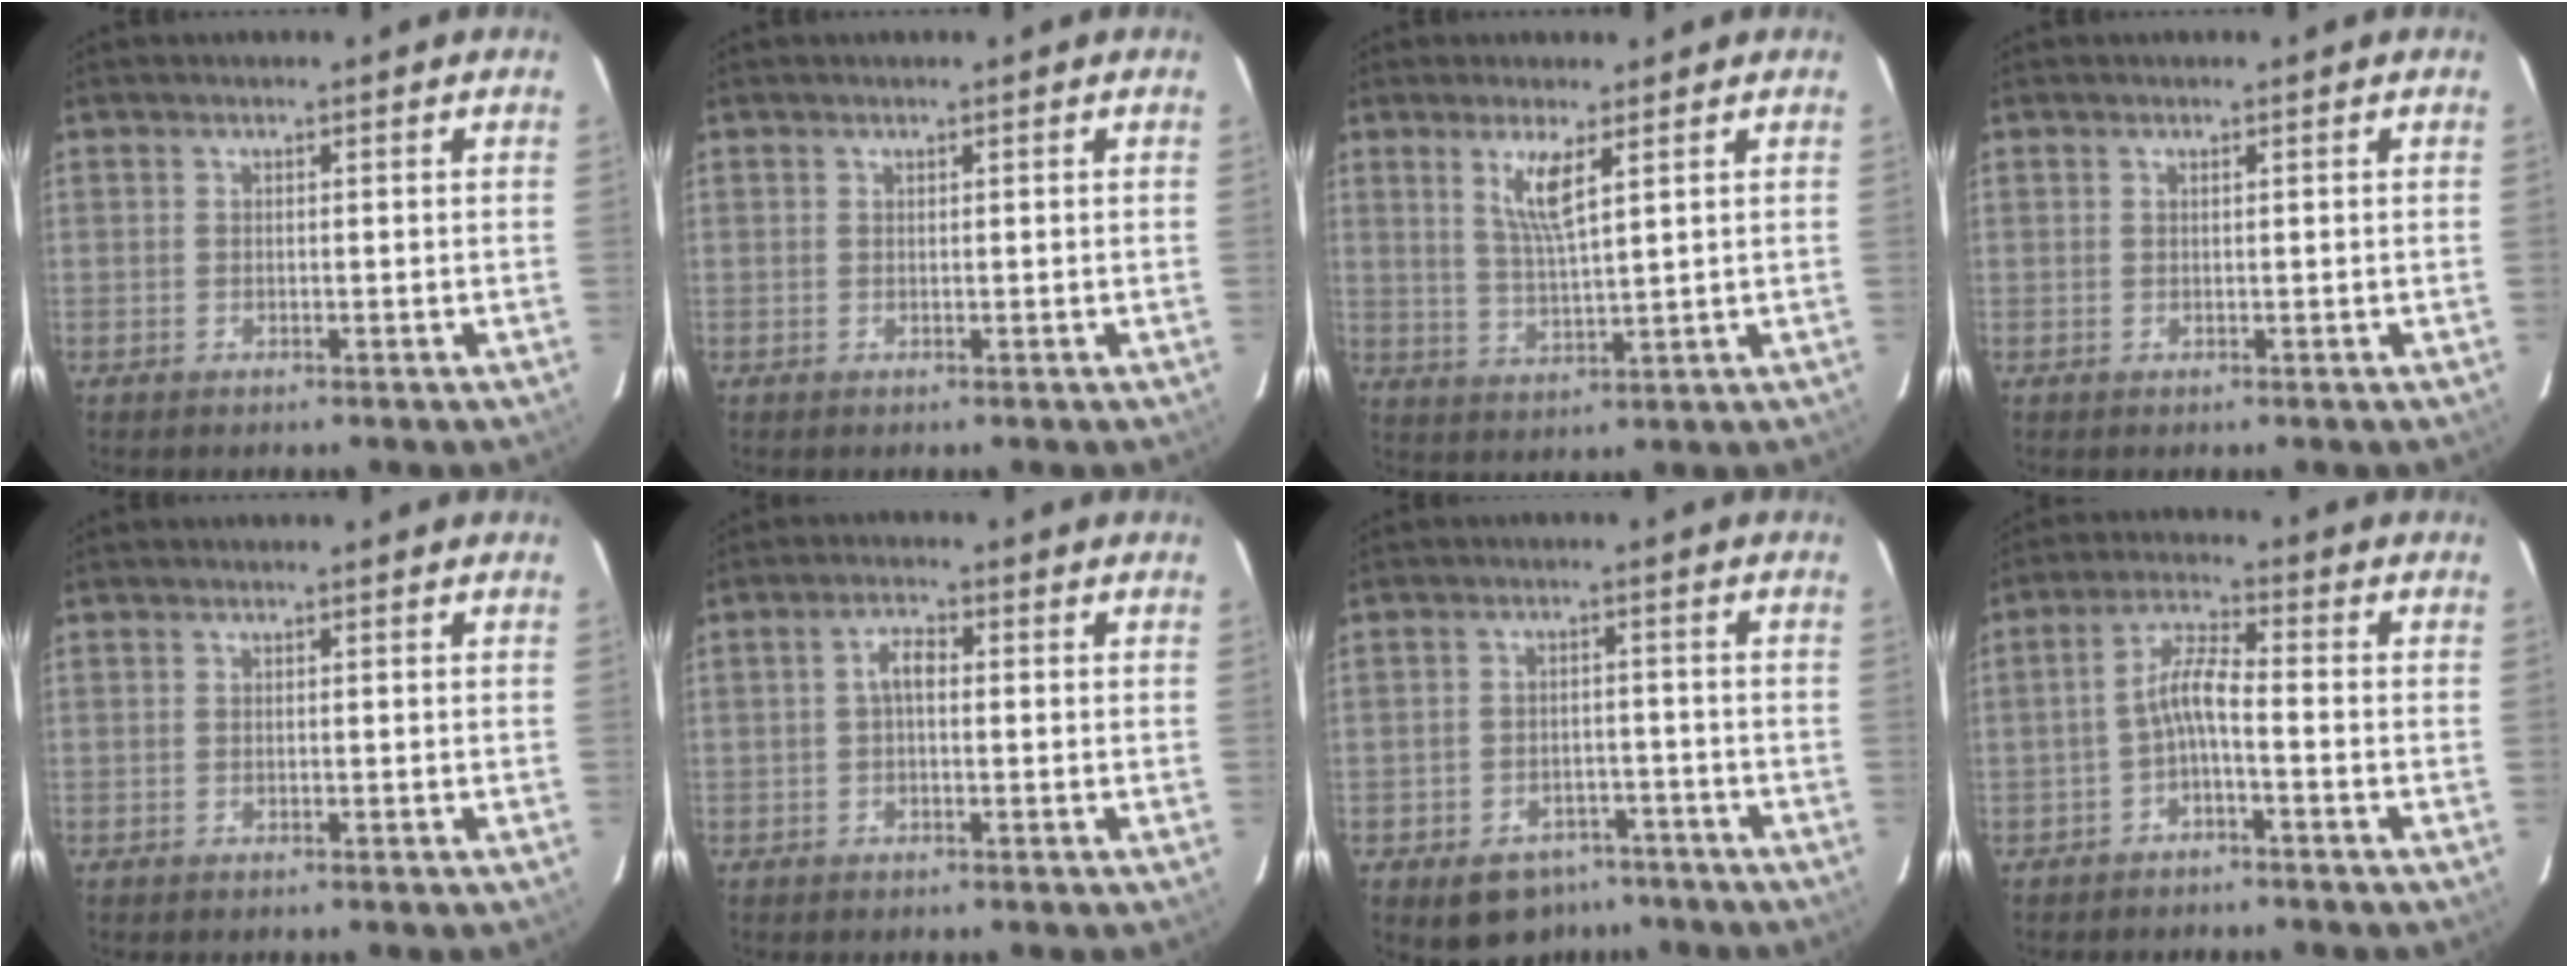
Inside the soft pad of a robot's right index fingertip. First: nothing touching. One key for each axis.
{"total": 0.0}
{"total": 5.8, "fx": 2.9, "fy": 0.6, "fz": 5.0, "tx": -0.099, "ty": -0.010, "tz": 0.058}
{"total": 0.0}
{"total": 0.0}
{"total": 2.9, "fx": 0.0, "fy": 1.3, "fz": 2.6, "tx": -0.052, "ty": 0.012, "tz": 0.000}
{"total": 8.3, "fx": -5.6, "fy": 5.6, "fz": 2.6, "tx": -0.059, "ty": 0.022, "tz": -0.061}
{"total": 4.7, "fx": -2.1, "fy": 0.7, "fz": 4.2, "tx": -0.094, "ty": 0.015, "tz": -0.039}